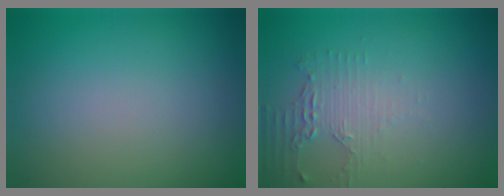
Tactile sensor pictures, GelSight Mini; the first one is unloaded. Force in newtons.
{"total": 2.1, "press": 1.6, "slide": 1.4}